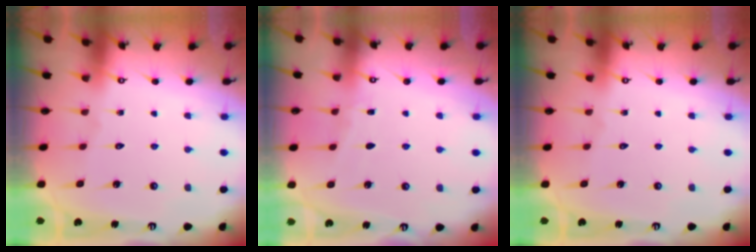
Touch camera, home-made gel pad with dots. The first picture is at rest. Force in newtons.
{"total": 3.2, "press": 3.1, "slide": 0.3}
{"total": 0.0}